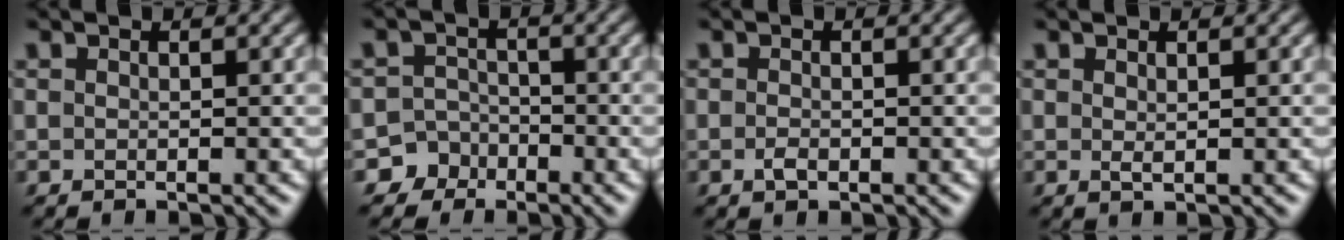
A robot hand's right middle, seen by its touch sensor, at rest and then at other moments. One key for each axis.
{"total": 4.5, "fx": -3.0, "fy": 3.4, "fz": -0.1, "tx": 0.037, "ty": -0.001, "tz": -0.058}
{"total": 0.9, "fx": -0.4, "fy": 0.4, "fz": 0.7, "tx": -0.016, "ty": 0.001, "tz": -0.008}
{"total": 0.6, "fx": 0.2, "fy": 0.1, "fz": 0.5, "tx": -0.012, "ty": 0.001, "tz": 0.005}